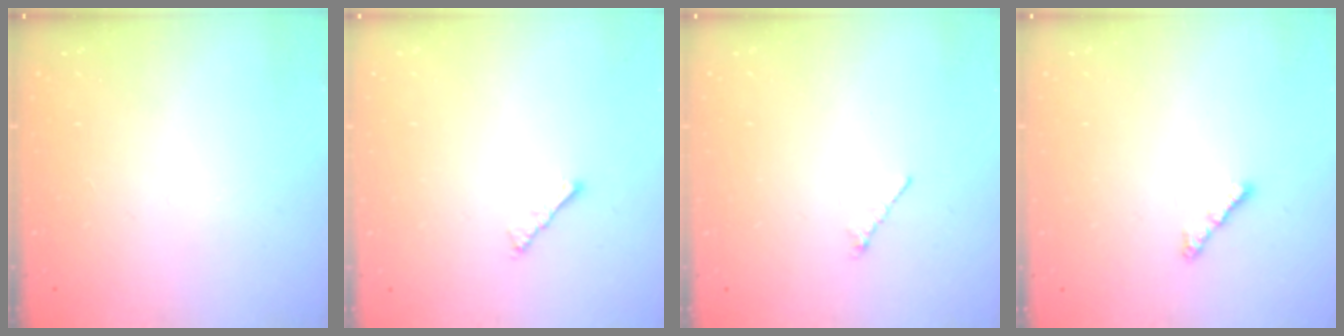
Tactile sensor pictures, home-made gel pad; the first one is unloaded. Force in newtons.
{"total": 2.2, "press": 2.1, "slide": 0.5}
{"total": 0.8, "press": 0.7, "slide": 0.4}
{"total": 3.0, "press": 2.9, "slide": 0.6}